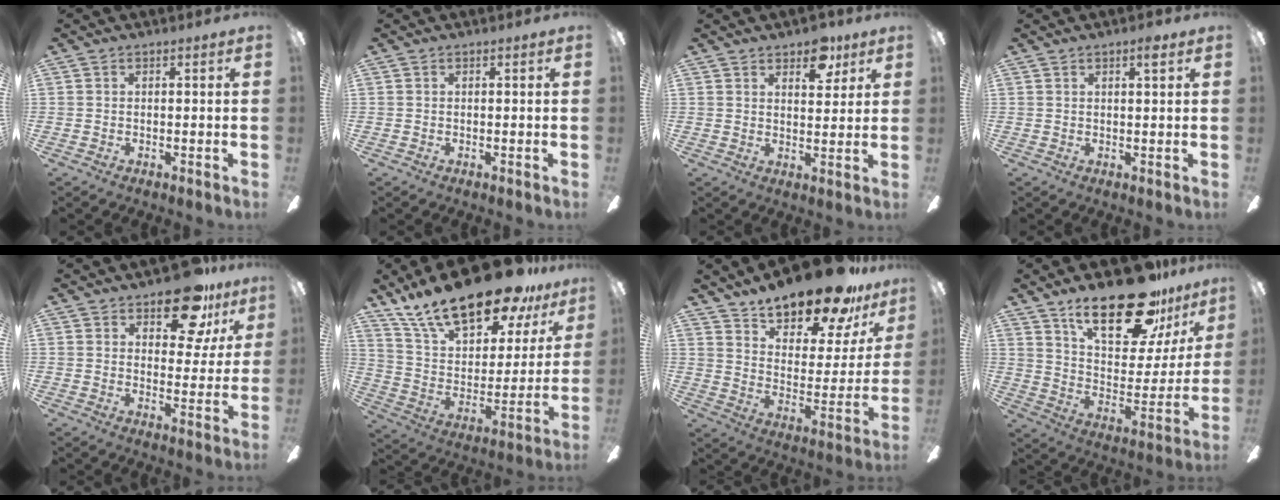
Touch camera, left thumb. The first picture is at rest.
{"total": 0.0}
{"total": 7.3, "force": [5.3, 3.7, 3.5], "torque": [-0.026, -0.024, 0.087]}
{"total": 2.4, "force": [1.8, 0.2, 1.7], "torque": [-0.021, -0.006, 0.026]}
{"total": 14.9, "force": [10.0, 7.1, 8.5], "torque": [-0.112, -0.050, 0.171]}
{"total": 24.4, "force": [18.2, 8.9, 13.5], "torque": [-0.227, -0.119, 0.311]}
{"total": 19.6, "force": [17.0, 5.1, 8.2], "torque": [-0.131, -0.123, 0.288]}
{"total": 27.0, "force": [18.8, 10.2, 16.5], "torque": [-0.254, -0.109, 0.314]}